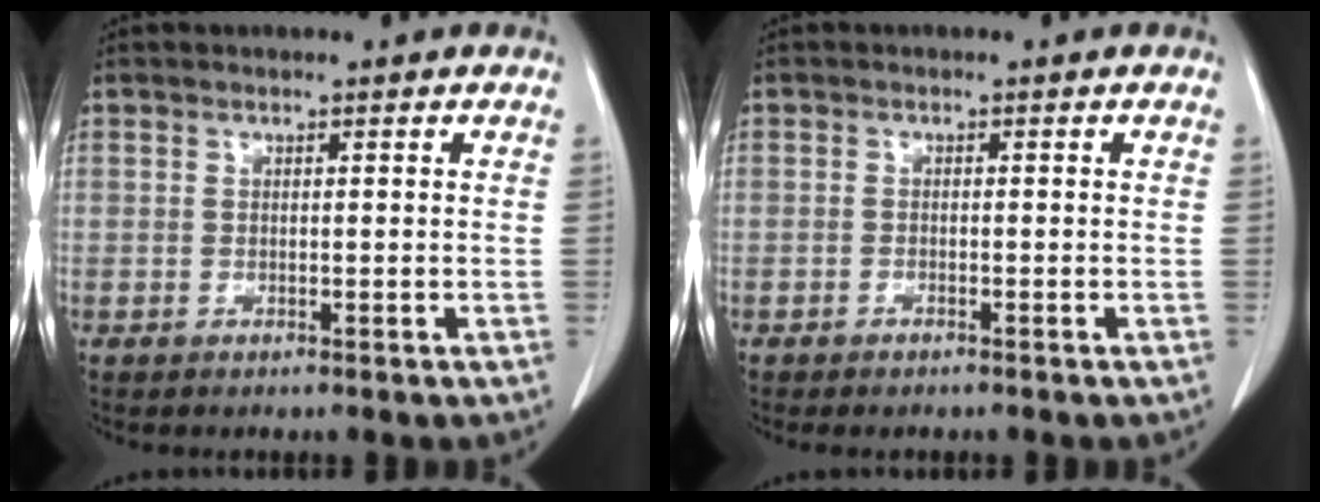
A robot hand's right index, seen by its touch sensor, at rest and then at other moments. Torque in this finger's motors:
{"motor_torque": [0.12, -0.08, -0.01, 0.00]}